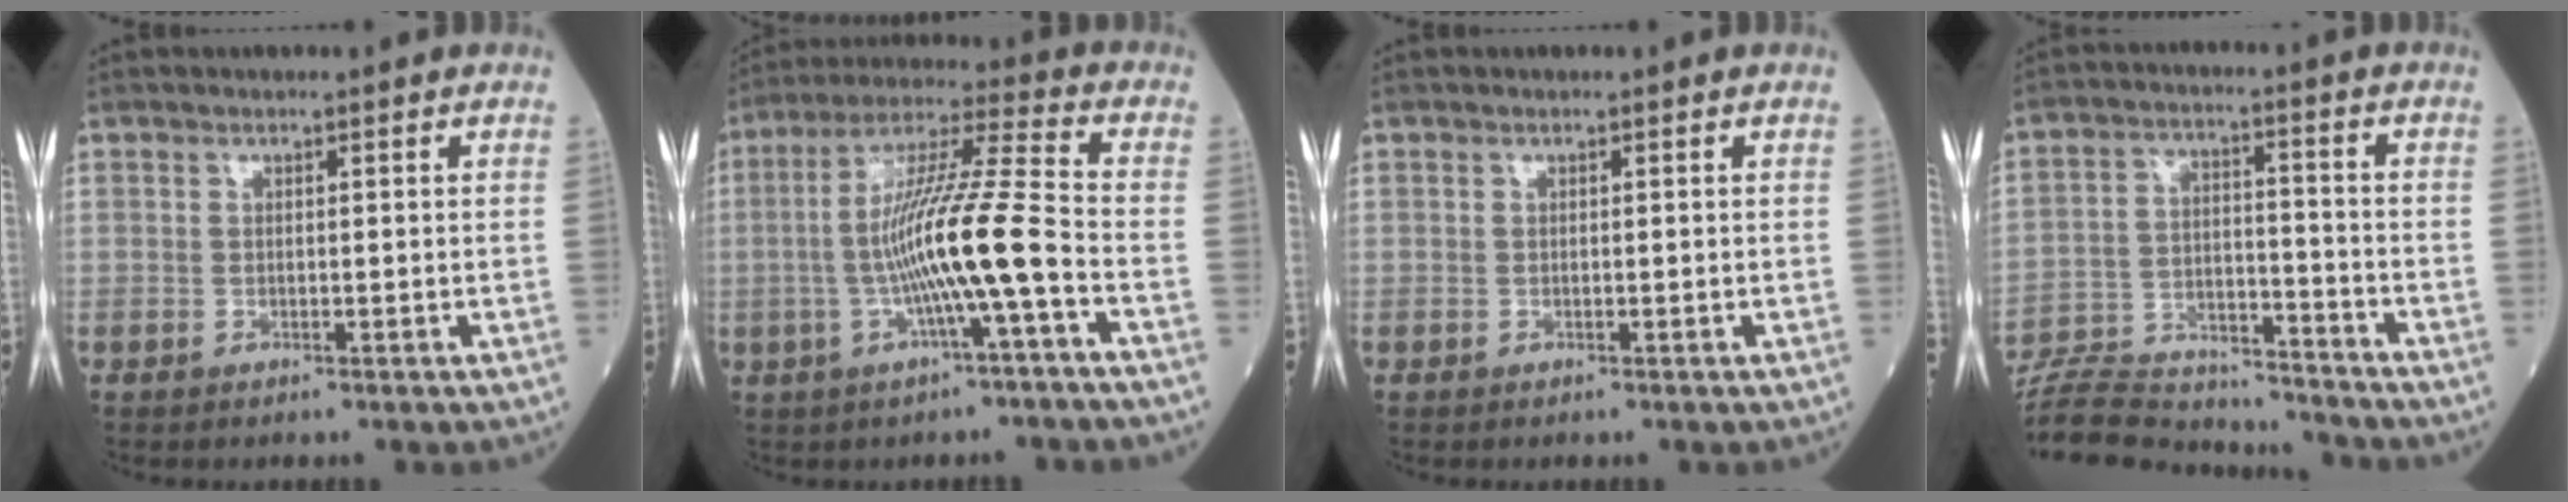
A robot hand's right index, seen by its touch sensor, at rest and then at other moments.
{"total": 12.8, "force": [-2.9, -0.5, 12.4], "torque": [-0.235, 0.013, -0.055]}
{"total": 0.0}
{"total": 18.2, "force": [-17.5, 2.8, 4.0], "torque": [-0.090, 0.012, -0.270]}